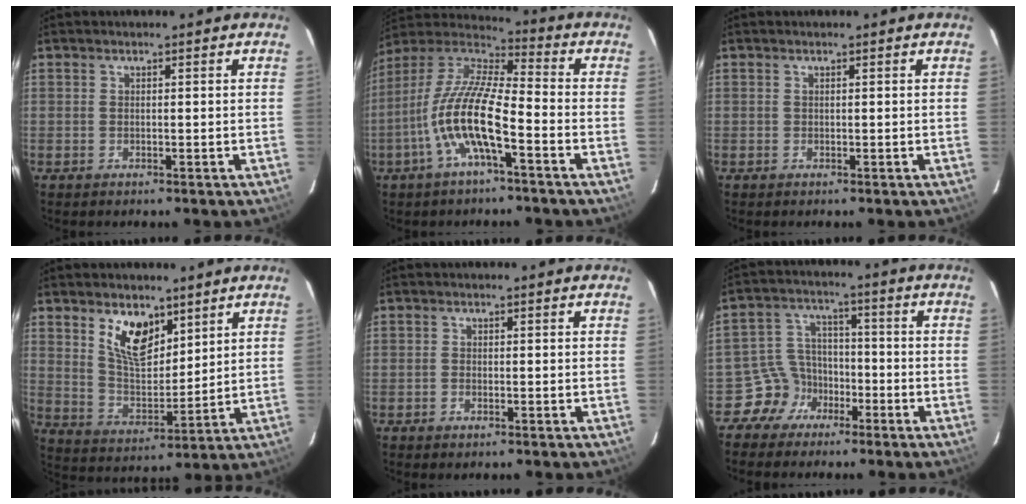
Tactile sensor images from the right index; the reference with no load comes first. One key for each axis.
{"total": 14.0, "fx": -5.2, "fy": 2.9, "fz": 12.7, "tx": -0.253, "ty": -0.001, "tz": -0.107}
{"total": 0.0}
{"total": 10.2, "fx": 5.9, "fy": 5.1, "fz": 6.5, "tx": -0.113, "ty": 0.003, "tz": 0.120}
{"total": 0.8, "fx": -0.5, "fy": 0.4, "fz": 0.5, "tx": -0.009, "ty": 0.000, "tz": -0.010}
{"total": 6.7, "fx": -4.5, "fy": 5.0, "fz": 0.0, "tx": -0.010, "ty": 0.034, "tz": -0.085}